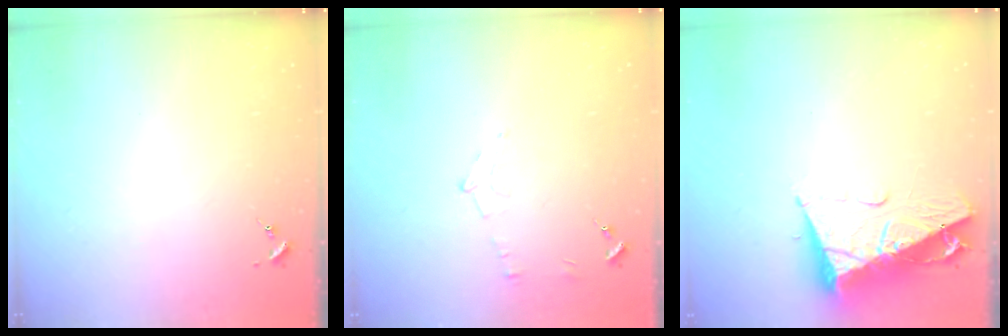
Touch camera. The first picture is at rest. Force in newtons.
{"total": 5.4, "press": 5.4, "slide": 0.7}
{"total": 12.5, "press": 12.4, "slide": 1.3}